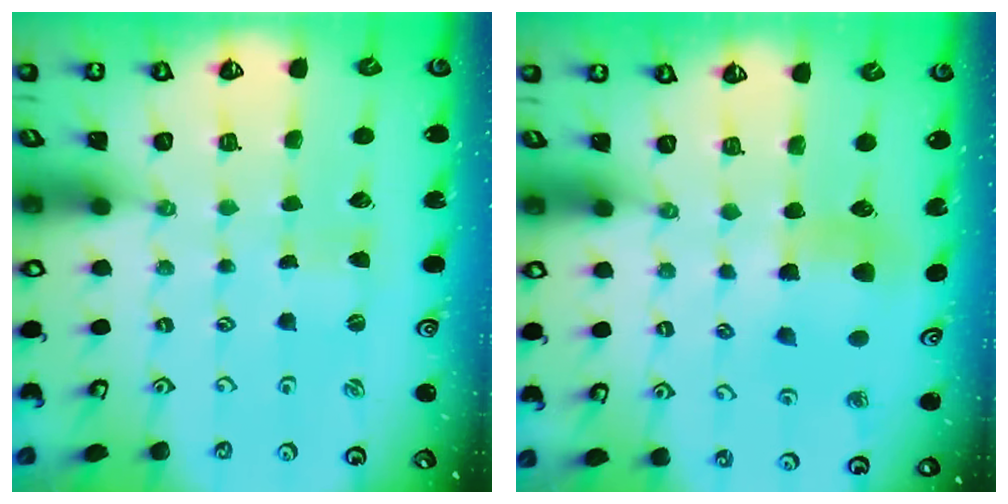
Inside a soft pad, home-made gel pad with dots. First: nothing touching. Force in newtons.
{"total": 7.0, "press": 6.9, "slide": 1.1}